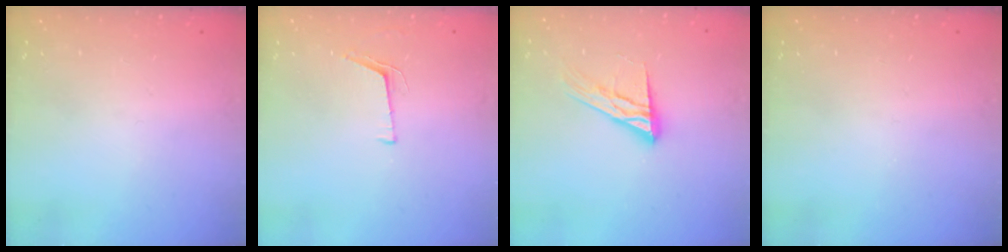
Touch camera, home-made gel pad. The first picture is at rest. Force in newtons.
{"total": 4.2, "press": 3.5, "slide": 2.3}
{"total": 13.1, "press": 13.1, "slide": 1.0}
{"total": 0.0}